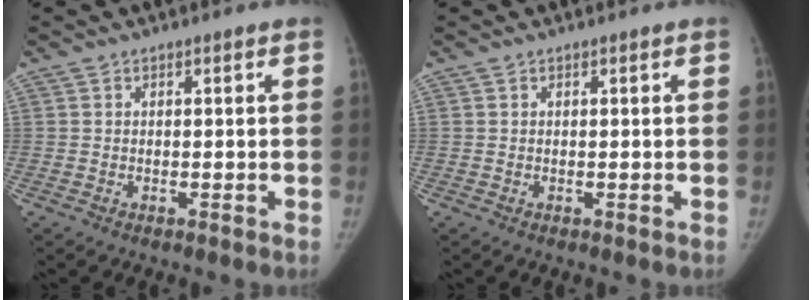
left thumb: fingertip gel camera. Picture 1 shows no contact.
{"total": 0.0}